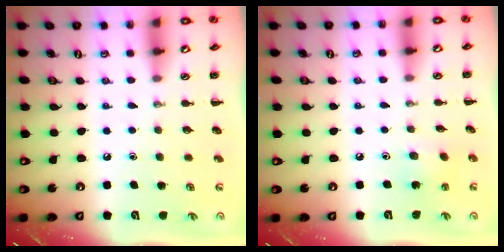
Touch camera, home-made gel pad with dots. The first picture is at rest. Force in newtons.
{"total": 4.0, "press": 3.9, "slide": 0.3}